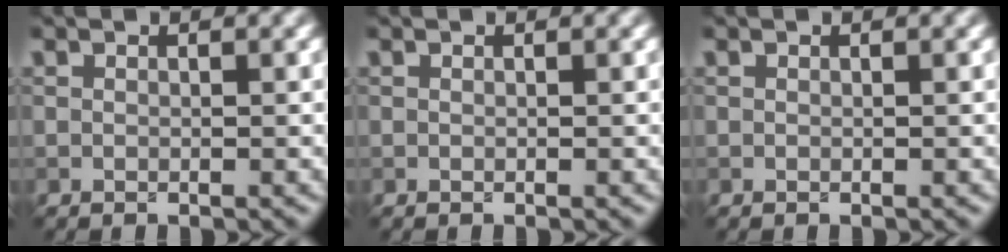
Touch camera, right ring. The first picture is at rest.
{"total": 0.0}
{"total": 0.0}